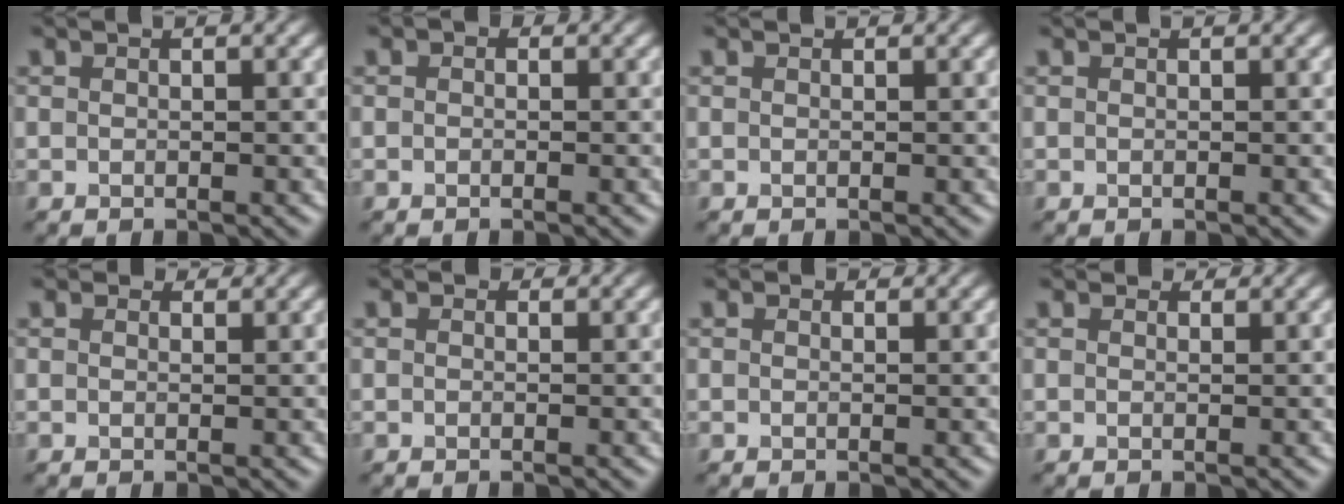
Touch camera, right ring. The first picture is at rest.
{"total": 1.3, "force": [0.4, 1.0, 0.7], "torque": [-0.002, 0.013, -0.014]}
{"total": 0.0}
{"total": 0.0}
{"total": 1.2, "force": [0.9, 0.7, 0.5], "torque": [-0.011, 0.010, 0.000]}
{"total": 1.0, "force": [0.5, 0.7, 0.5], "torque": [-0.006, 0.007, -0.009]}
{"total": 1.0, "force": [0.6, 0.6, 0.5], "torque": [-0.009, 0.008, -0.006]}
{"total": 1.1, "force": [0.8, 0.6, 0.4], "torque": [-0.011, 0.007, -0.002]}